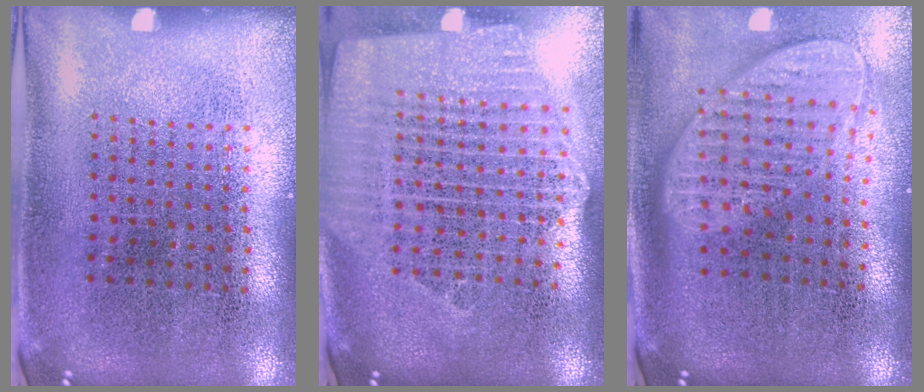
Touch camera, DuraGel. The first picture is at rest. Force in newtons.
{"total": 2.6, "press": 2.2, "slide": 1.3}
{"total": 2.0, "press": 1.5, "slide": 1.2}